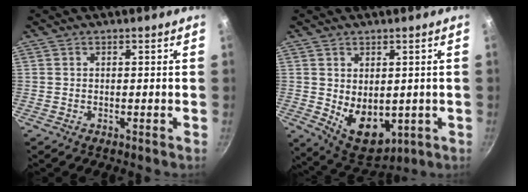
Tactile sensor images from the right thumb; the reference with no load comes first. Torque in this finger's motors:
{"motor_torque": [-0.33, 0.78, 0.23, 0.12, 0.08]}